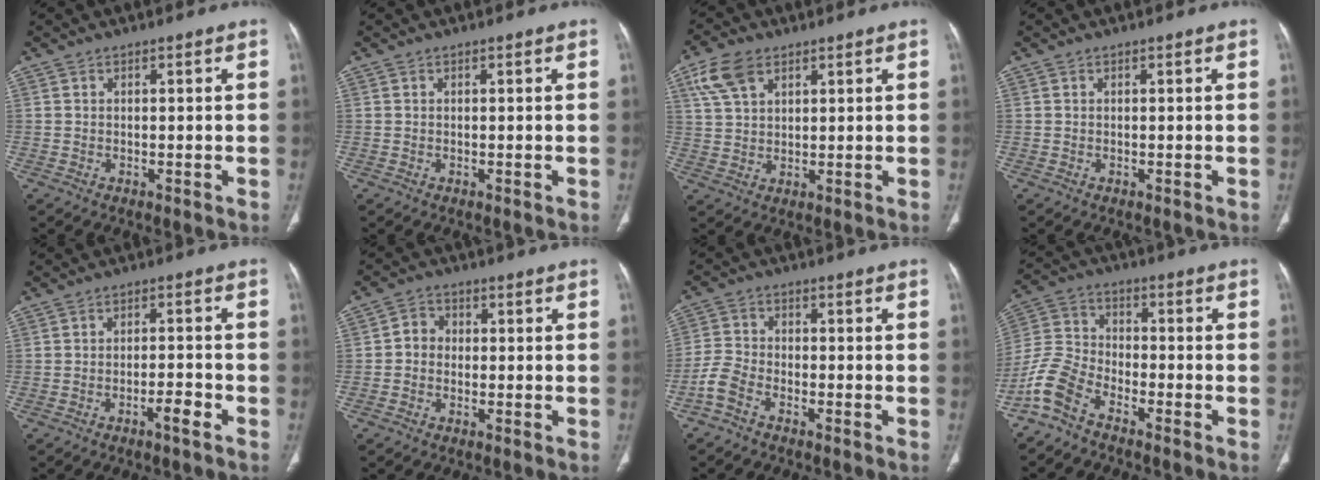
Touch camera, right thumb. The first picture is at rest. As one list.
[{"total": 0.0}, {"total": 7.5, "force": [3.9, 4.6, 4.4], "torque": [-0.080, -0.003, 0.079]}, {"total": 0.0}, {"total": 3.4, "force": [-2.2, 0.5, 2.5], "torque": [-0.046, 0.017, -0.036]}, {"total": 3.3, "force": [-0.4, 2.9, 1.5], "torque": [-0.006, 0.013, -0.018]}, {"total": 4.5, "force": [-3.2, 2.1, 2.3], "torque": [-0.054, 0.018, -0.071]}, {"total": 8.2, "force": [-6.2, 3.6, 4.1], "torque": [-0.100, 0.039, -0.139]}]